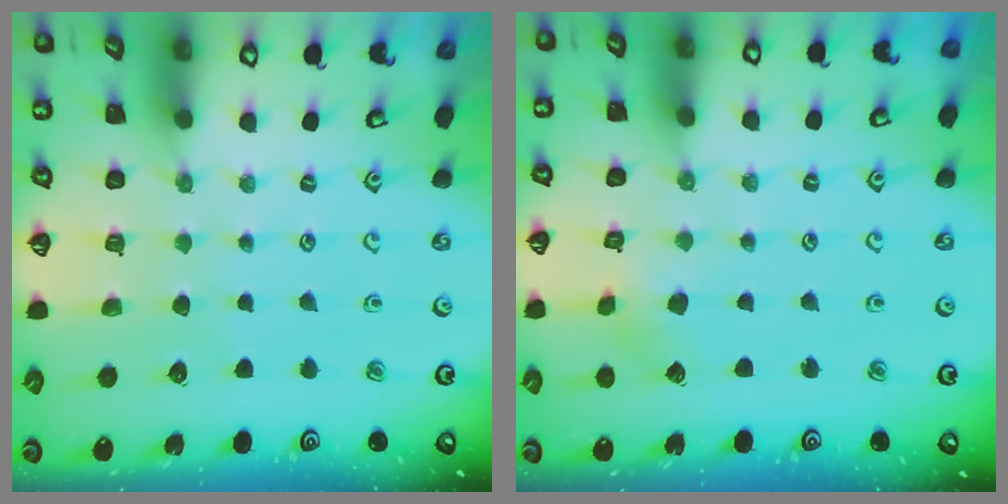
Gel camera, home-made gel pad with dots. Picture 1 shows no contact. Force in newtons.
{"total": 3.1, "press": 3.0, "slide": 0.8}